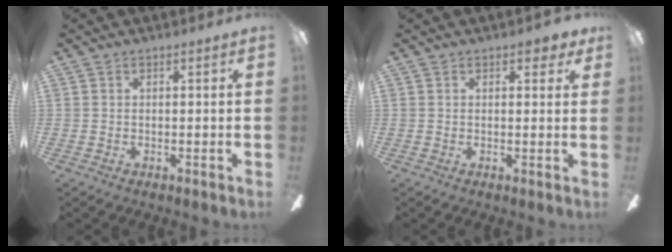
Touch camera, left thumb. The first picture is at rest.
{"total": 2.3, "force": [1.4, 1.2, 1.4], "torque": [-0.004, -0.005, 0.019]}